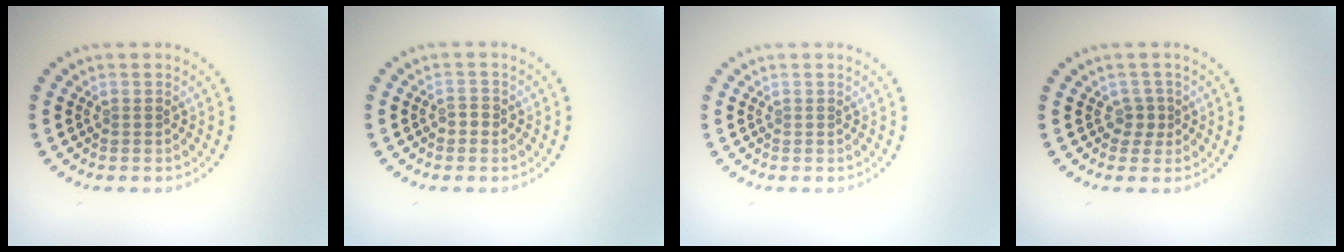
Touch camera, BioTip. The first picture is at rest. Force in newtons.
{"total": 0.9, "press": 0.8, "slide": 0.3}
{"total": 0.0}
{"total": 1.3, "press": 1.1, "slide": 0.7}